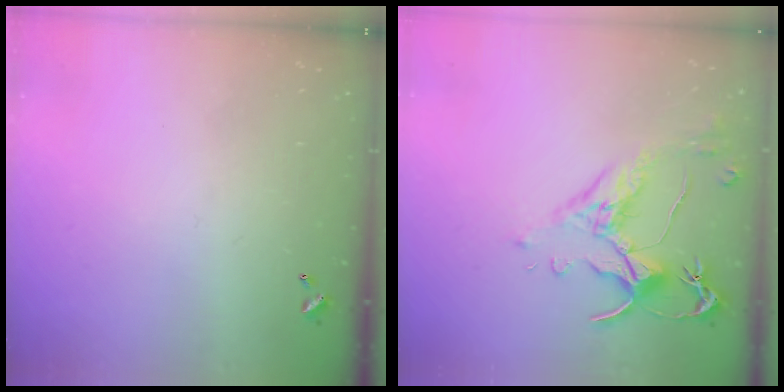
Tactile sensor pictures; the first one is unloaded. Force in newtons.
{"total": 2.5, "press": 2.1, "slide": 1.3}